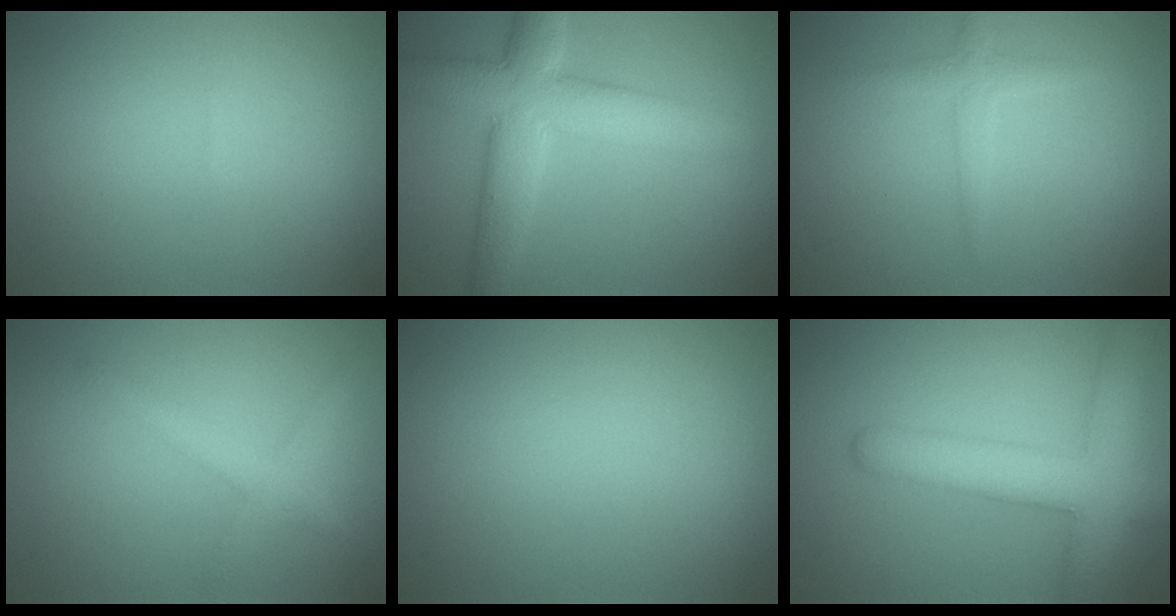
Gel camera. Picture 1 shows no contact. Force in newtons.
{"total": 7.6, "press": 7.6, "slide": 0.5}
{"total": 1.7, "press": 1.7, "slide": 0.0}
{"total": 2.5, "press": 2.5, "slide": 0.1}
{"total": 0.0}
{"total": 6.6, "press": 6.6, "slide": 0.4}